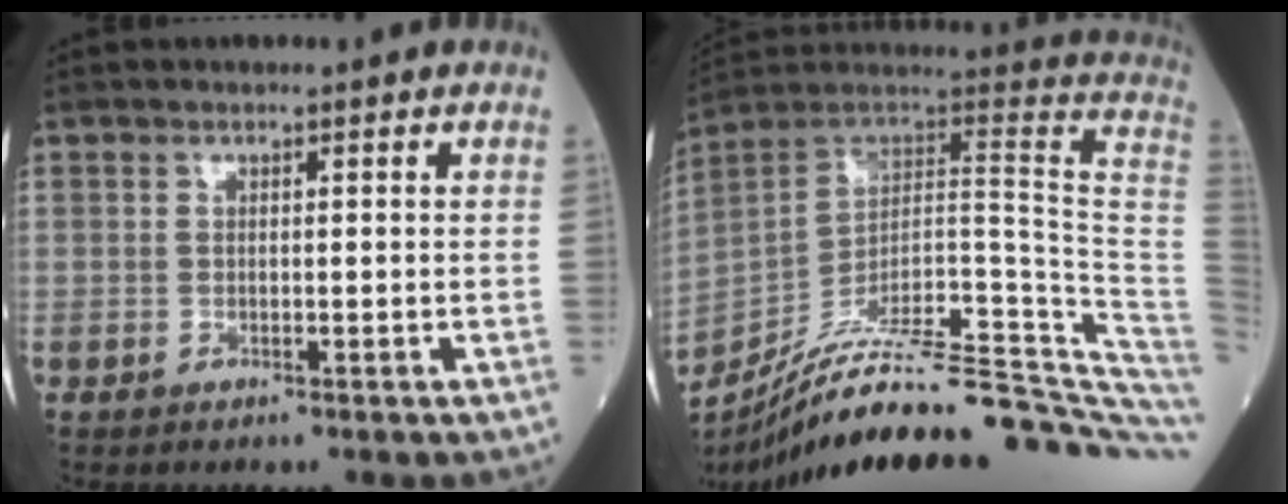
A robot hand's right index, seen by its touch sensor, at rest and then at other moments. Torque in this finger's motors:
{"motor_torque": [0.20, -1.94, 0.74, 0.21]}